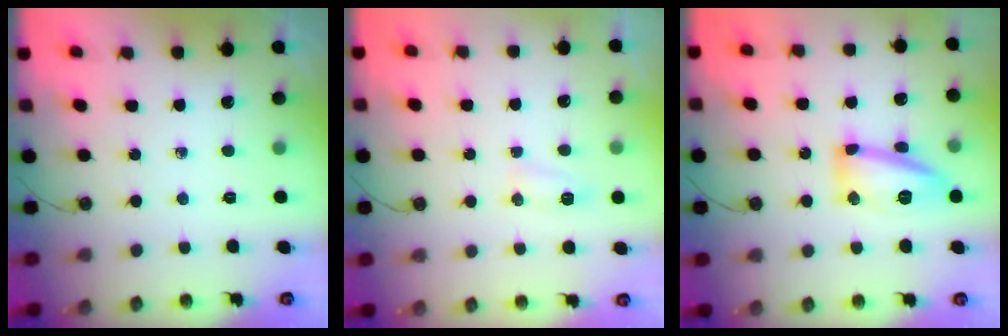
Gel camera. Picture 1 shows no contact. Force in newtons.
{"total": 4.7, "press": 4.6, "slide": 0.5}
{"total": 13.7, "press": 13.7, "slide": 1.1}